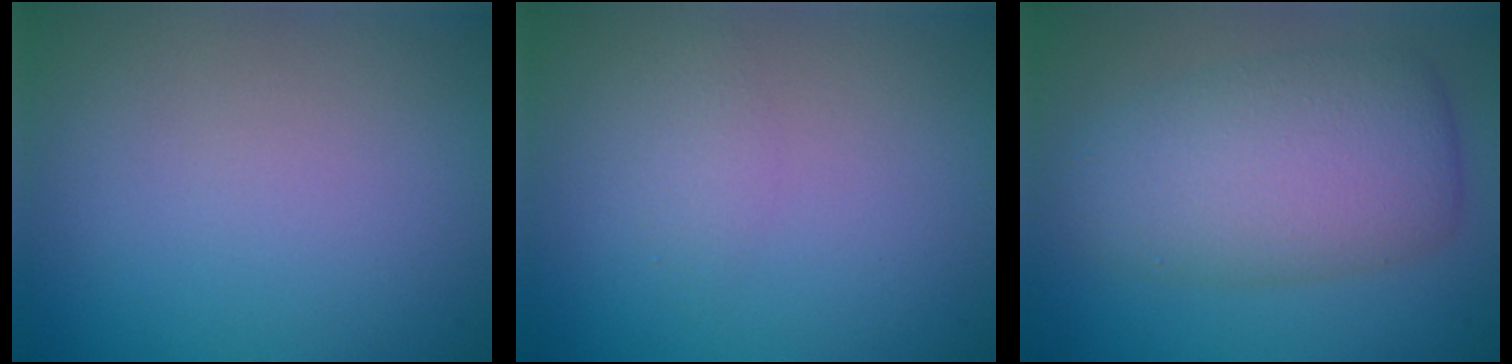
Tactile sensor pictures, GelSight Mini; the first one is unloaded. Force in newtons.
{"total": 1.3, "press": 1.3, "slide": 0.0}
{"total": 7.5, "press": 7.5, "slide": 0.1}